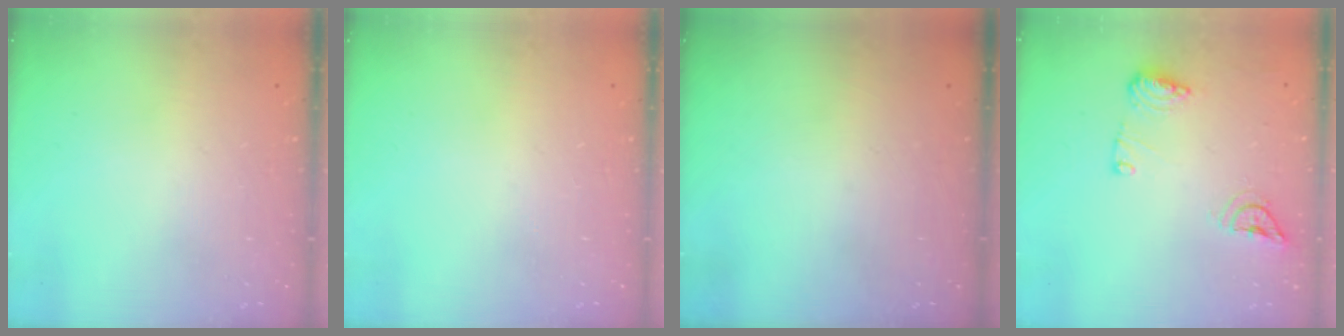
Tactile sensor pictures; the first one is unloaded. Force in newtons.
{"total": 0.0}
{"total": 0.0}
{"total": 9.7, "press": 9.7, "slide": 0.3}